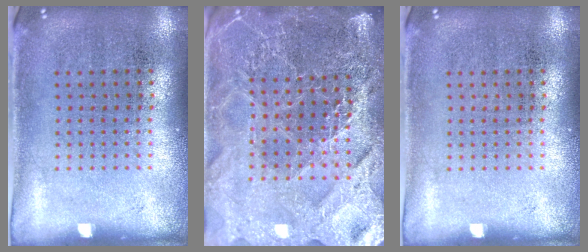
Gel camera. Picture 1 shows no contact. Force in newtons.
{"total": 5.2, "press": 4.7, "slide": 2.3}
{"total": 0.0}